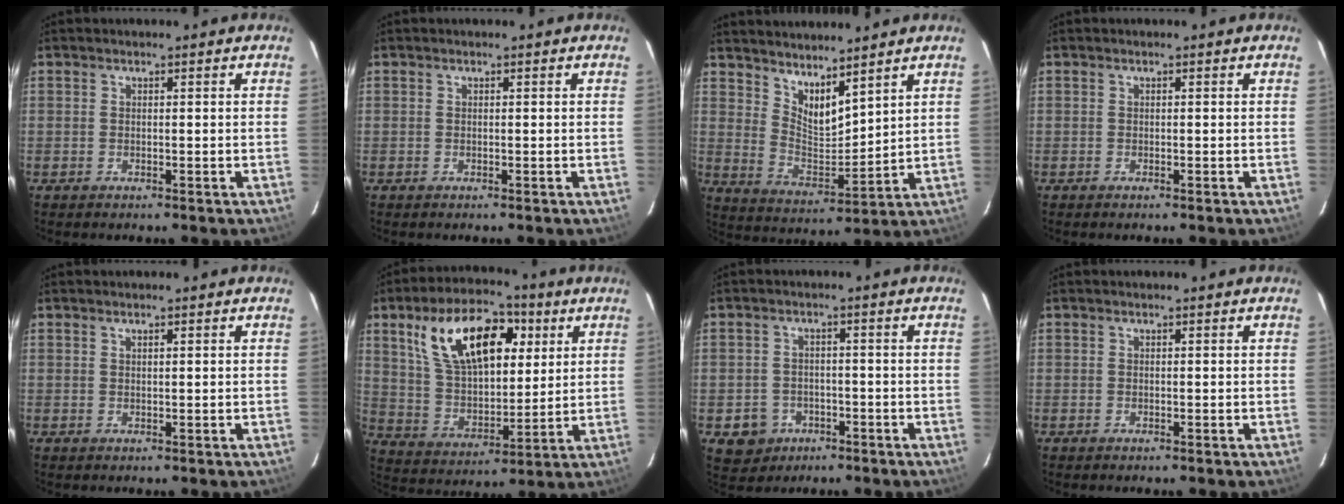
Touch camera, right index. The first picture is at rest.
{"total": 0.0}
{"total": 9.2, "force": [7.3, 2.7, 4.9], "torque": [-0.081, -0.009, 0.139]}
{"total": 0.0}
{"total": 0.6, "force": [0.4, 0.1, 0.4], "torque": [-0.006, 0.002, 0.008]}
{"total": 19.6, "force": [8.1, 10.3, 14.7], "torque": [-0.269, 0.033, 0.150]}
{"total": 5.8, "force": [-2.5, 5.1, 1.1], "torque": [-0.035, 0.013, -0.028]}
{"total": 0.0}